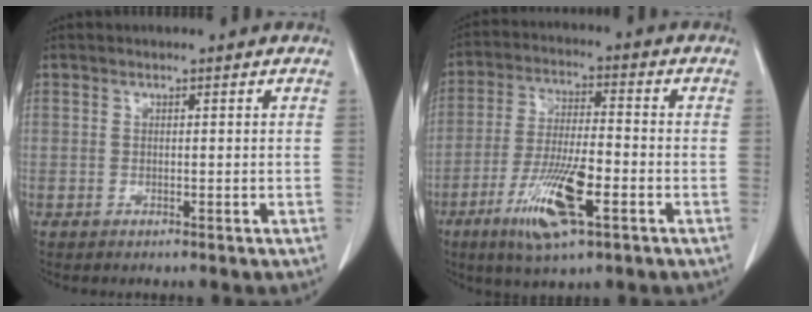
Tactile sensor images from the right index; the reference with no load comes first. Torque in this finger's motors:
{"motor_torque": [0.47, -0.04, 0.27, 0.16]}